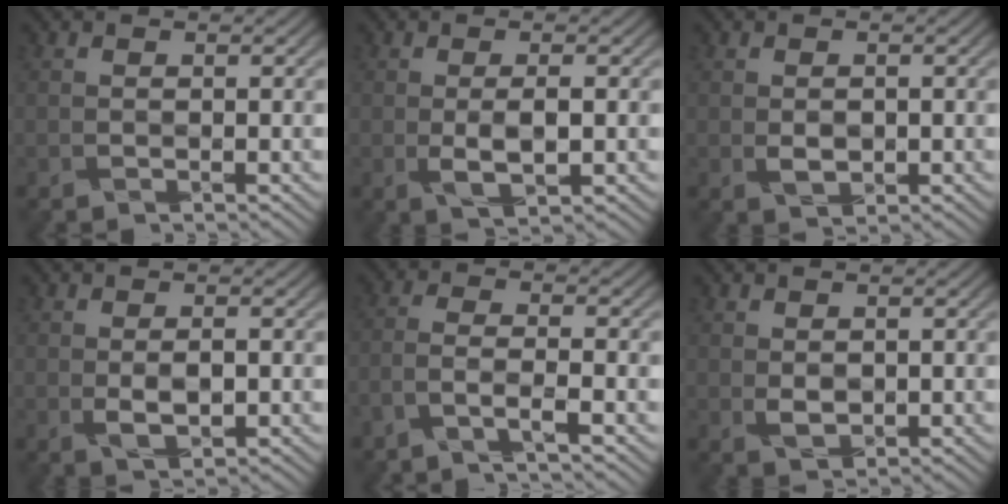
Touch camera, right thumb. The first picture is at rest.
{"total": 2.7, "force": [-0.2, 0.7, 2.6], "torque": [-0.052, -0.003, 0.000]}
{"total": 1.5, "force": [0.0, 1.0, 1.1], "torque": [-0.019, -0.004, 0.009]}
{"total": 2.1, "force": [-0.1, 0.8, 1.9], "torque": [-0.037, -0.005, 0.005]}
{"total": 3.6, "force": [-2.5, 0.5, 2.5], "torque": [-0.041, 0.007, -0.070]}
{"total": 1.5, "force": [0.5, 1.1, 0.9], "torque": [-0.021, -0.005, 0.018]}